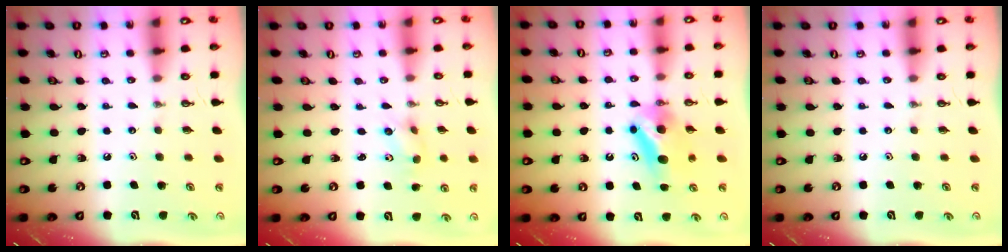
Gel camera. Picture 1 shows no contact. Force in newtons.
{"total": 3.4, "press": 3.2, "slide": 1.1}
{"total": 7.9, "press": 5.4, "slide": 5.7}
{"total": 0.0}